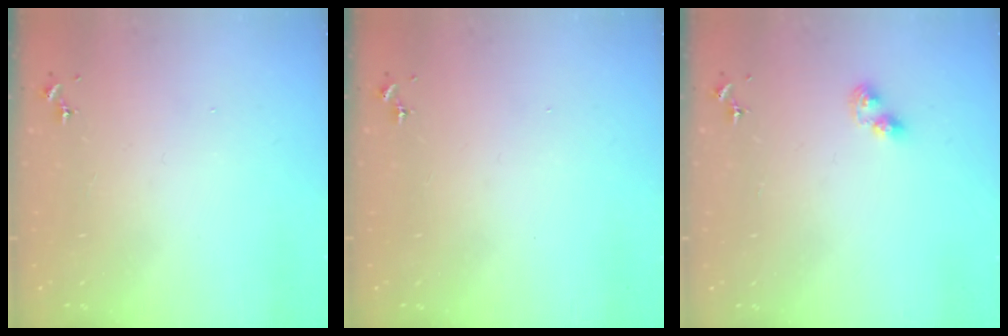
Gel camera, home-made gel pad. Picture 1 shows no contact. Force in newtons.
{"total": 0.0}
{"total": 3.0, "press": 2.9, "slide": 0.4}